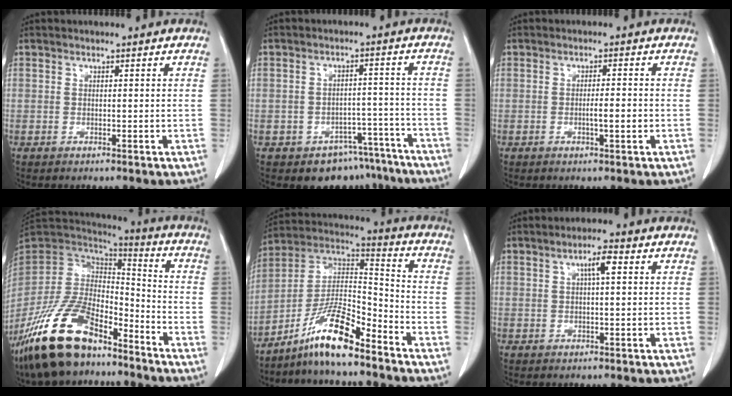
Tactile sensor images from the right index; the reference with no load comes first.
{"total": 8.8, "force": [-6.6, 5.8, 1.0], "torque": [0.016, 0.037, -0.082]}
{"total": 2.7, "force": [-0.7, 0.3, 2.6], "torque": [-0.047, -0.001, -0.011]}
{"total": 18.9, "force": [-13.7, 7.1, 10.8], "torque": [-0.213, 0.007, -0.252]}
{"total": 11.7, "force": [-8.6, 1.6, 7.8], "torque": [-0.148, 0.019, -0.160]}
{"total": 3.1, "force": [0.9, 0.4, 2.9], "torque": [-0.051, 0.007, 0.015]}